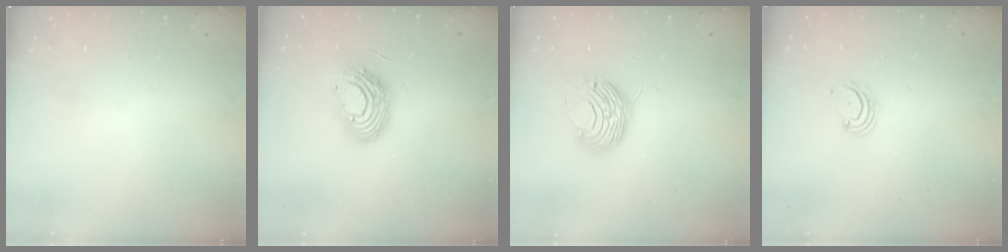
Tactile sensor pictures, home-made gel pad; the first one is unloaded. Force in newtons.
{"total": 12.1, "press": 12.0, "slide": 1.0}
{"total": 9.3, "press": 9.3, "slide": 0.3}
{"total": 3.1, "press": 3.1, "slide": 0.4}